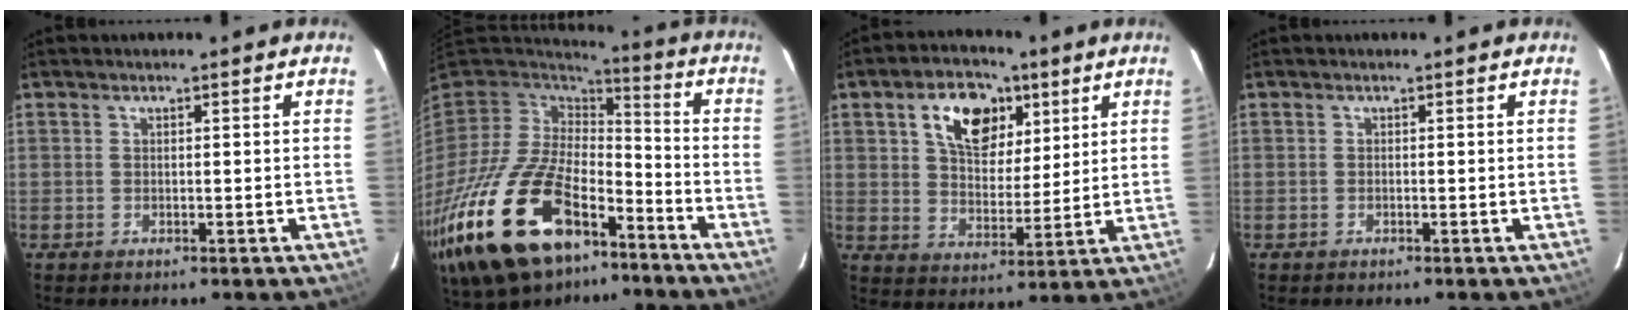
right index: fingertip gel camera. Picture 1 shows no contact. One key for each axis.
{"total": 29.4, "fx": -17.1, "fy": 14.8, "fz": 18.8, "tx": -0.407, "ty": -0.042, "tz": -0.281}
{"total": 12.7, "fx": 5.8, "fy": 7.8, "fz": 8.1, "tx": -0.133, "ty": 0.020, "tz": 0.100}
{"total": 0.0}